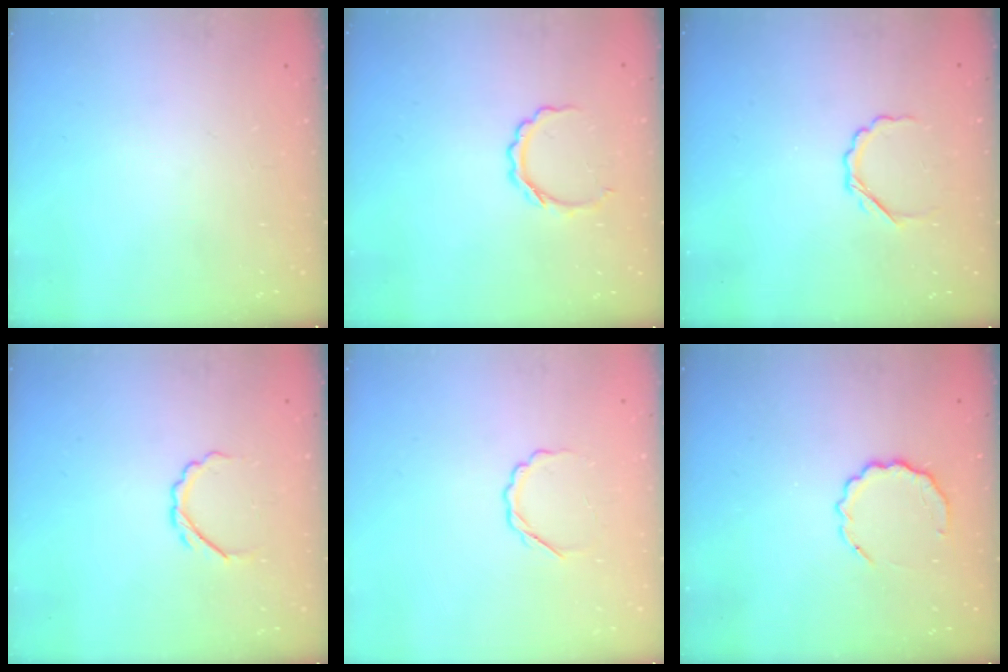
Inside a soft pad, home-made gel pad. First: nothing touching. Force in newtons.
{"total": 5.6, "press": 5.6, "slide": 0.5}
{"total": 3.7, "press": 3.5, "slide": 1.1}
{"total": 5.3, "press": 5.1, "slide": 1.6}
{"total": 4.0, "press": 3.9, "slide": 0.9}
{"total": 6.7, "press": 6.5, "slide": 1.6}